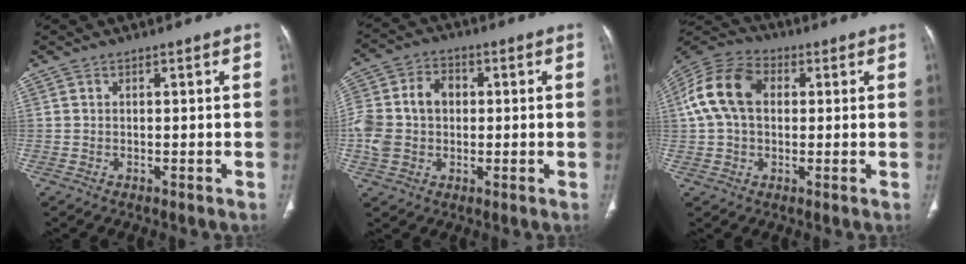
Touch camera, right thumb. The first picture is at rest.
{"total": 12.2, "force": [0.1, 9.3, 7.8], "torque": [-0.153, 0.027, 0.002]}
{"total": 13.1, "force": [2.1, 9.2, 9.1], "torque": [-0.175, 0.030, 0.029]}